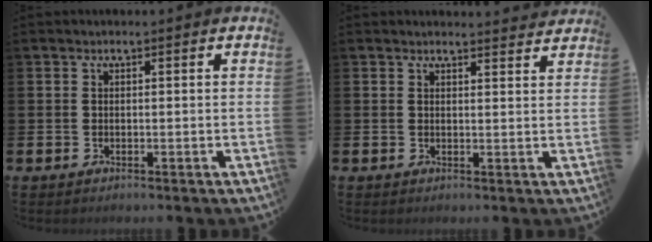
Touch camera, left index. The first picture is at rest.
{"total": 2.2, "force": [2.2, 0.2, -0.1], "torque": [0.011, -0.017, 0.036]}